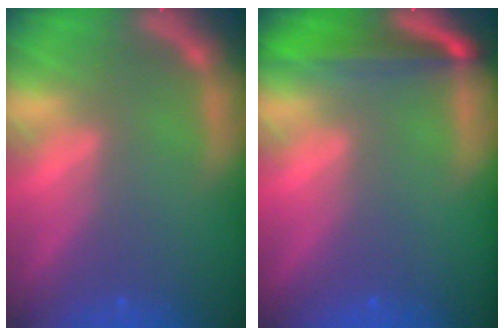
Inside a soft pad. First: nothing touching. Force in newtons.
{"total": 5.0}